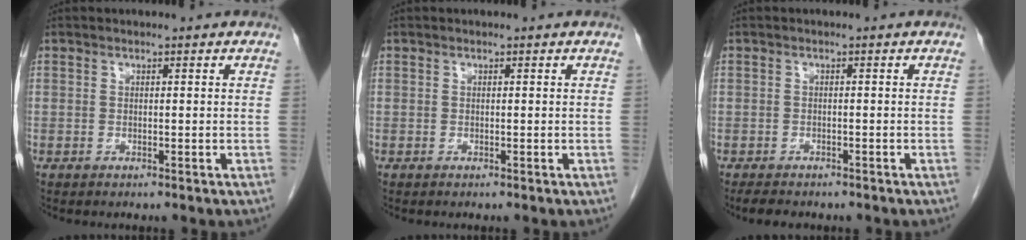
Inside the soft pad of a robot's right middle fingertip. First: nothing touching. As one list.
[{"total": 0.0}, {"total": 3.7, "force": [-3.1, 1.5, 1.5], "torque": [-0.028, -0.008, -0.041]}]